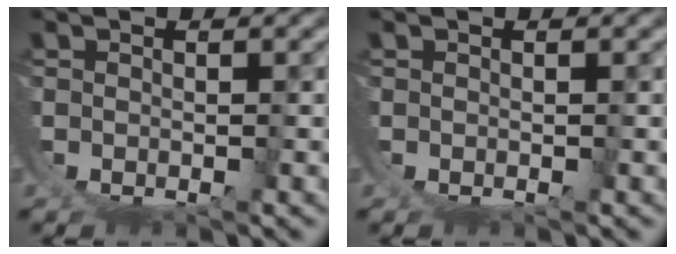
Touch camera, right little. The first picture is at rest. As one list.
[{"total": 0.0}]